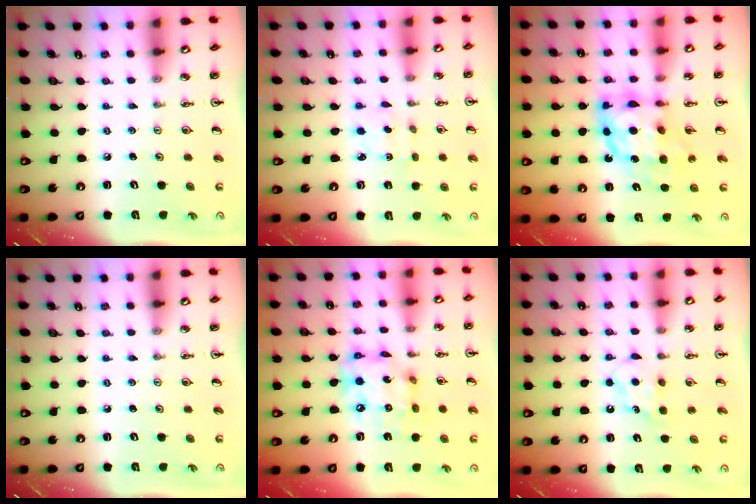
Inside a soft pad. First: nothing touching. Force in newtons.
{"total": 2.4, "press": 2.4, "slide": 0.6}
{"total": 11.5, "press": 11.4, "slide": 0.9}
{"total": 0.0}
{"total": 14.0, "press": 14.0, "slide": 1.3}
{"total": 5.8, "press": 5.8, "slide": 0.6}